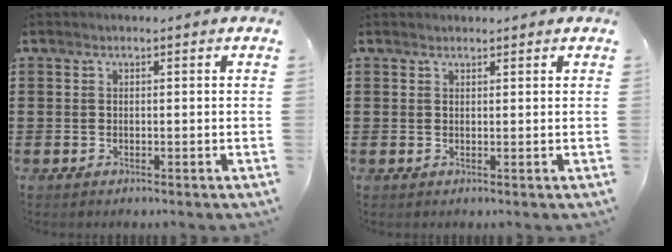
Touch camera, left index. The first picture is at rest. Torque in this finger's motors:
{"motor_torque": [1.37, -0.77, -0.32, -0.17]}